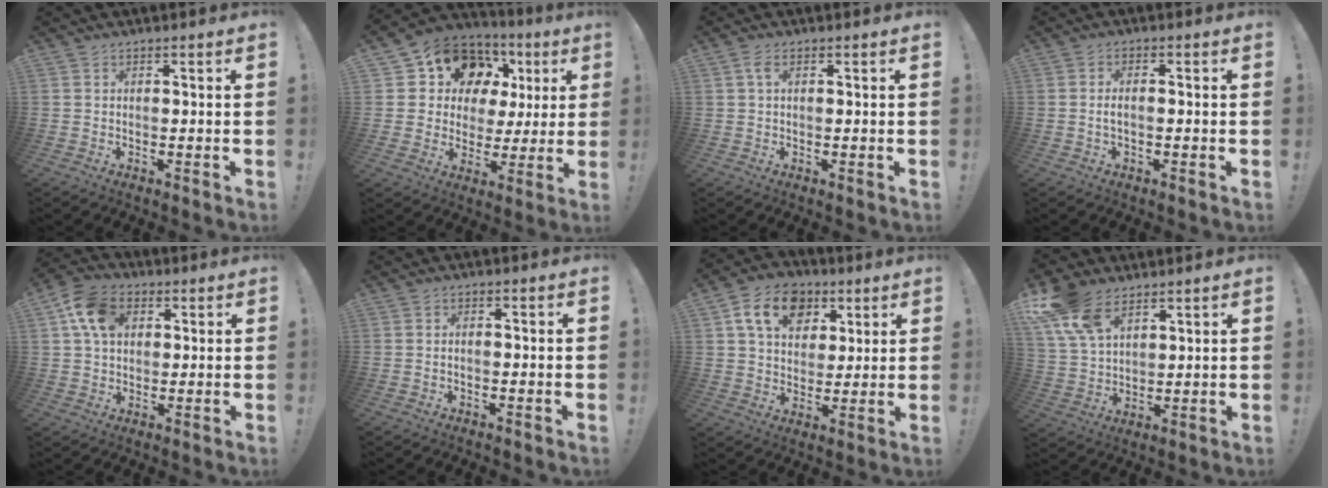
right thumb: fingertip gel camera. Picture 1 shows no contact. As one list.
[{"total": 14.2, "force": [6.5, 10.7, 6.6], "torque": [-0.103, -0.036, 0.130]}, {"total": 2.5, "force": [0.9, 1.2, 2.0], "torque": [-0.040, 0.004, 0.014]}, {"total": 2.3, "force": [-0.4, 0.8, 2.1], "torque": [-0.044, 0.004, -0.009]}, {"total": 11.2, "force": [3.5, 8.3, 6.6], "torque": [-0.117, 0.004, 0.069]}, {"total": 0.9, "force": [-0.6, 0.1, 0.7], "torque": [-0.009, 0.003, -0.010]}, {"total": 15.1, "force": [6.3, 11.1, 8.1], "torque": [-0.129, -0.011, 0.121]}, {"total": 13.6, "force": [8.4, 7.4, 7.7], "torque": [-0.157, -0.039, 0.160]}]